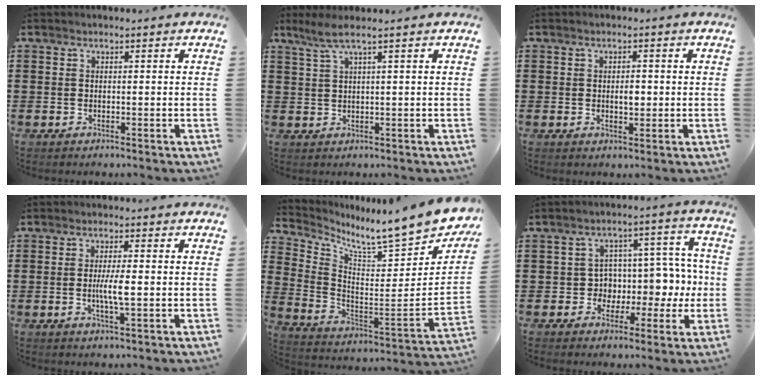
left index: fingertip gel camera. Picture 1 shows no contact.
{"total": 2.8, "force": [1.7, -0.3, 2.2], "torque": [-0.049, 0.000, 0.029]}
{"total": 2.0, "force": [0.1, 1.0, 1.8], "torque": [-0.028, 0.002, -0.002]}
{"total": 4.0, "force": [-0.3, 0.6, 4.0], "torque": [-0.078, -0.004, -0.010]}
{"total": 8.4, "force": [7.5, 0.1, 3.9], "torque": [-0.087, -0.084, 0.116]}
{"total": 6.8, "force": [0.3, 6.2, 2.7], "torque": [-0.062, -0.012, 0.007]}